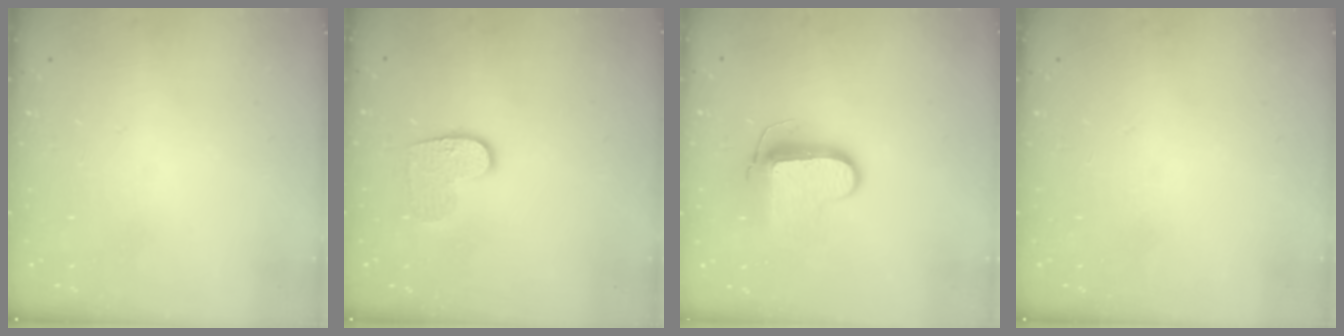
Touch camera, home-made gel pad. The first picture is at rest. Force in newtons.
{"total": 8.0, "press": 8.0, "slide": 0.3}
{"total": 9.9, "press": 9.8, "slide": 0.5}
{"total": 0.0}